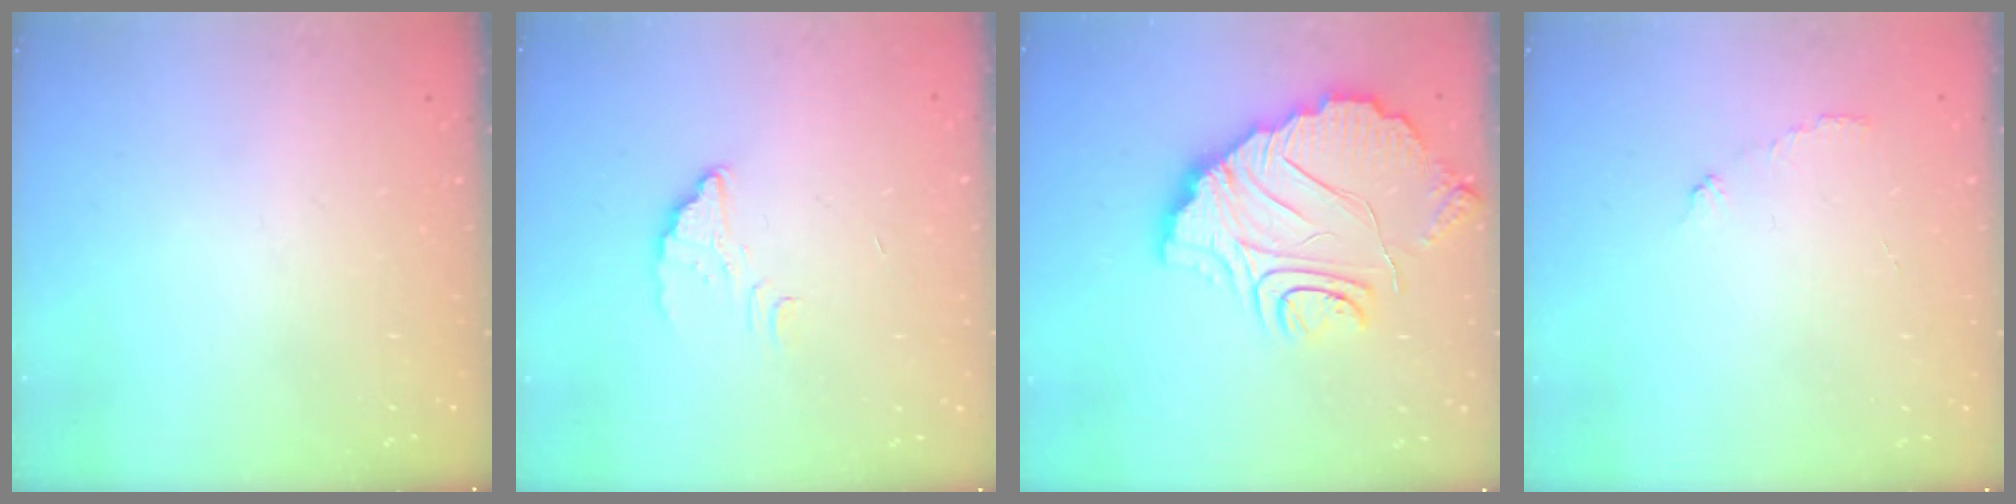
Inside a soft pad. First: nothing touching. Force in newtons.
{"total": 2.4, "press": 2.4, "slide": 0.2}
{"total": 15.0, "press": 14.9, "slide": 1.2}
{"total": 3.6, "press": 3.6, "slide": 0.3}